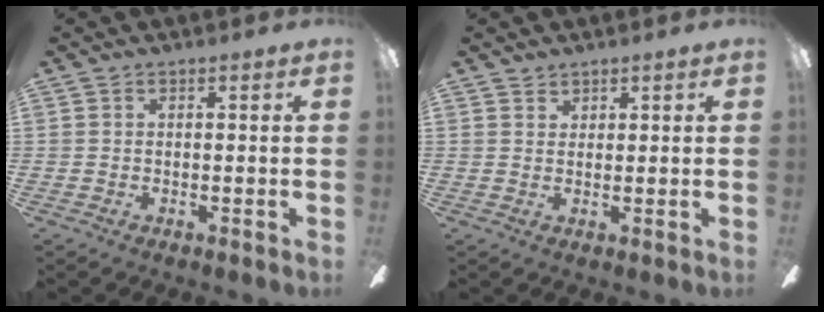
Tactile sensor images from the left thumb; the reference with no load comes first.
{"total": 1.3, "force": [1.2, 0.5, 0.0], "torque": [-0.001, -0.002, 0.024]}